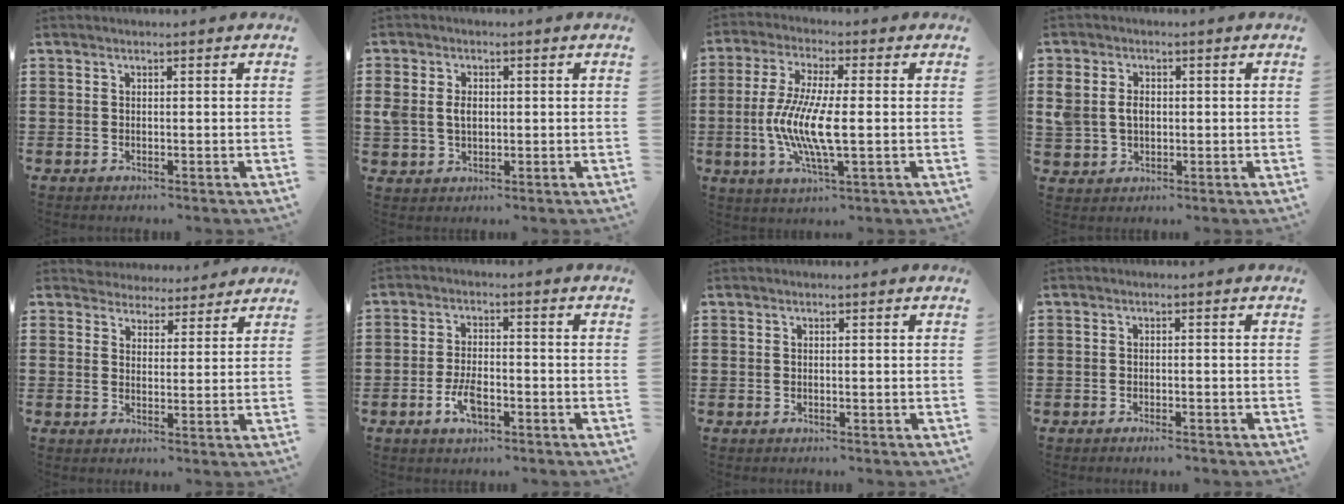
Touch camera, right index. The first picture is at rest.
{"total": 3.5, "force": [0.3, 2.5, 2.4], "torque": [-0.059, 0.007, 0.001]}
{"total": 9.0, "force": [-1.5, 2.0, 8.7], "torque": [-0.191, -0.016, -0.036]}
{"total": 3.6, "force": [0.3, 2.9, 2.2], "torque": [-0.065, 0.005, -0.001]}
{"total": 3.5, "force": [3.3, 1.0, -0.6], "torque": [-0.006, -0.009, 0.064]}
{"total": 4.7, "force": [-2.1, 2.1, 3.7], "torque": [-0.083, 0.000, -0.043]}
{"total": 0.0}
{"total": 1.4, "force": [-1.2, -0.1, 0.6], "torque": [-0.015, -0.006, -0.022]}